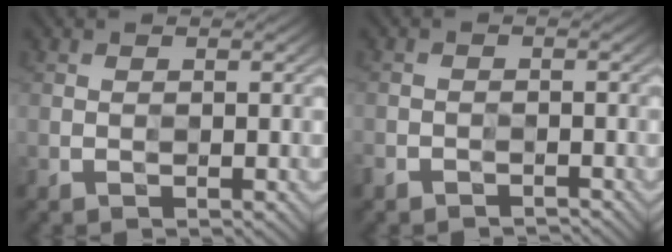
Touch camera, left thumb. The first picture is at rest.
{"total": 1.8, "force": [-1.6, 0.1, -0.8], "torque": [0.012, -0.003, -0.037]}